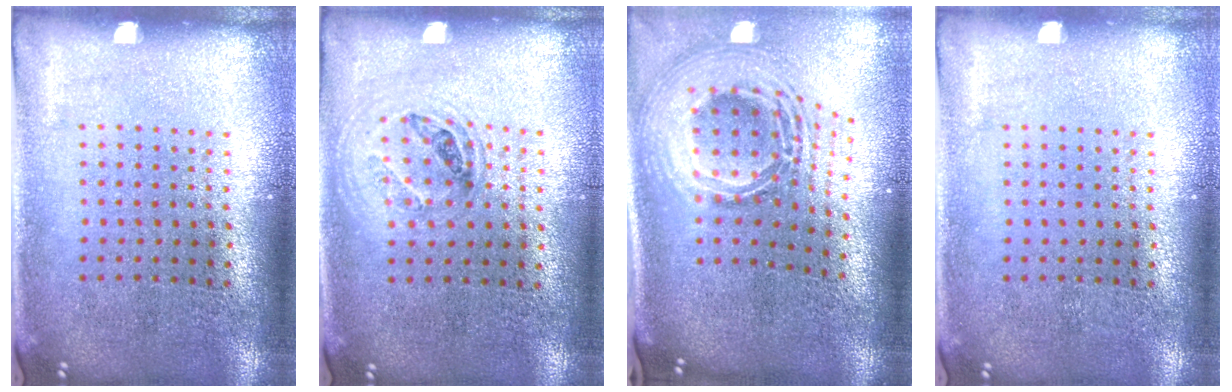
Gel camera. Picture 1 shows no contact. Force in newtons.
{"total": 1.0, "press": 0.9, "slide": 0.3}
{"total": 2.9, "press": 2.0, "slide": 2.1}
{"total": 0.0}